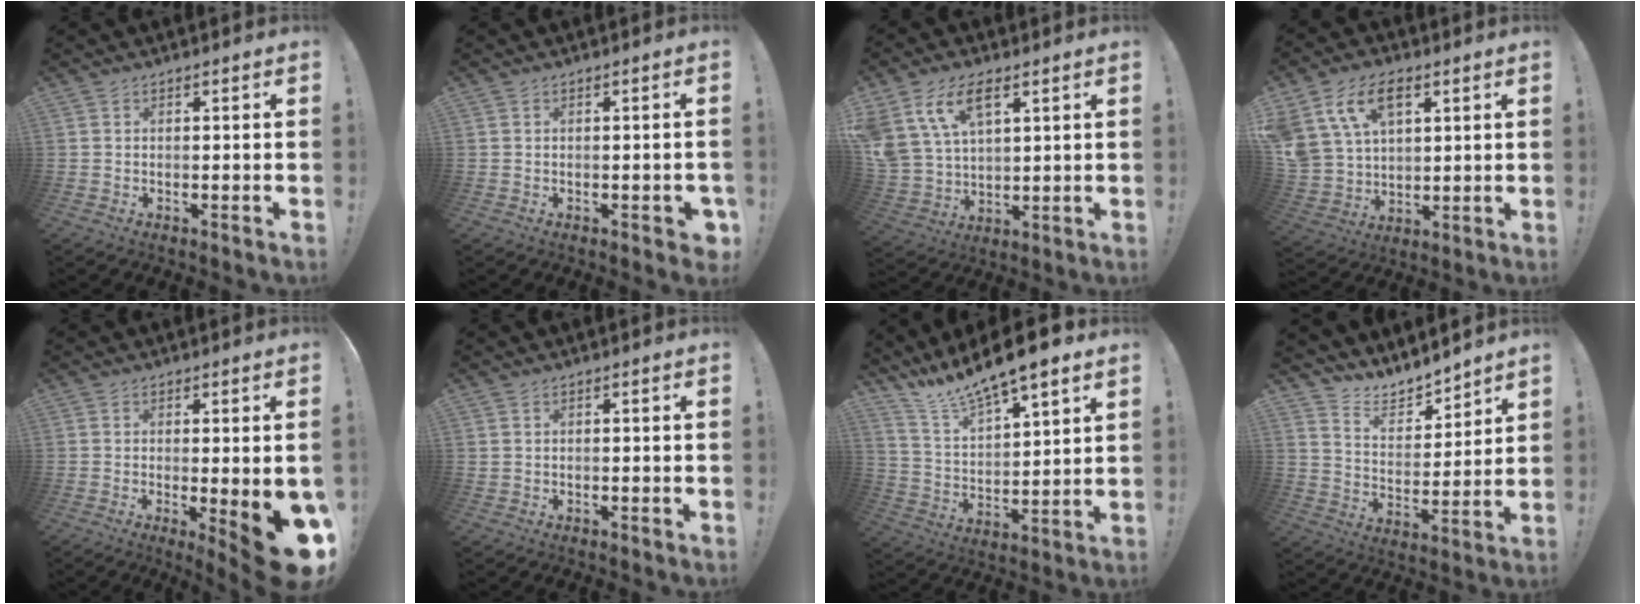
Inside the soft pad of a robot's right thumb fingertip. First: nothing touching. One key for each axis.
{"total": 1.8, "fx": -0.9, "fy": 0.9, "fz": 1.3, "tx": -0.025, "ty": 0.009, "tz": -0.011}
{"total": 13.8, "fx": 7.6, "fy": 7.8, "fz": 8.4, "tx": -0.193, "ty": -0.029, "tz": 0.144}
{"total": 15.1, "fx": 7.5, "fy": 10.1, "fz": 8.4, "tx": -0.163, "ty": -0.030, "tz": 0.143}
{"total": 10.5, "fx": -2.1, "fy": 2.0, "fz": 10.1, "tx": -0.119, "ty": -0.004, "tz": -0.021}
{"total": 0.8, "fx": 0.4, "fy": 0.5, "fz": -0.5, "tx": 0.000, "ty": 0.004, "tz": 0.008}
{"total": 12.9, "fx": 11.4, "fy": 2.4, "fz": 5.6, "tx": -0.118, "ty": -0.096, "tz": 0.199}
{"total": 8.6, "fx": 8.1, "fy": 2.5, "fz": 1.1, "tx": -0.037, "ty": -0.078, "tz": 0.152}